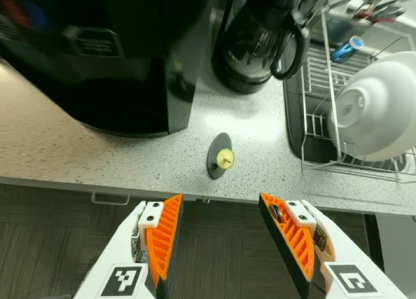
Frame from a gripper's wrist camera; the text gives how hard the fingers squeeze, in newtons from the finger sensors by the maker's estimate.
{"total": 0.0}